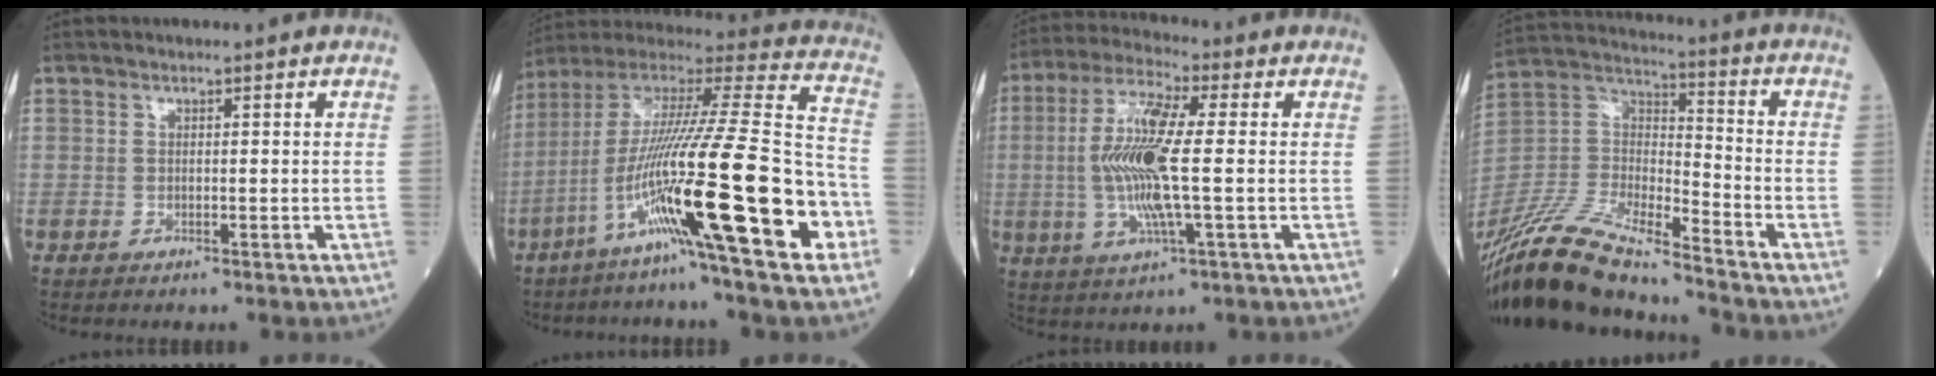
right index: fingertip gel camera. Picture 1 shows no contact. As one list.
[{"total": 28.3, "force": [-10.2, 1.7, 26.3], "torque": [-0.441, -0.039, -0.183]}, {"total": 12.0, "force": [-0.2, 1.3, 11.9], "torque": [-0.252, 0.002, -0.006]}, {"total": 18.3, "force": [-15.8, 2.4, 8.8], "torque": [-0.191, -0.002, -0.304]}]